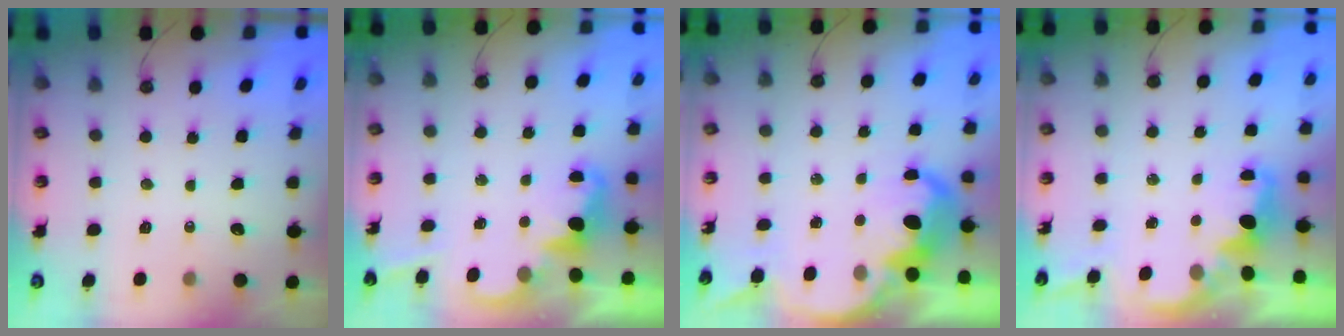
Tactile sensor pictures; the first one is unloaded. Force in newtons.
{"total": 2.4, "press": 2.3, "slide": 0.6}
{"total": 7.9, "press": 7.9, "slide": 0.6}
{"total": 2.2, "press": 2.0, "slide": 0.8}